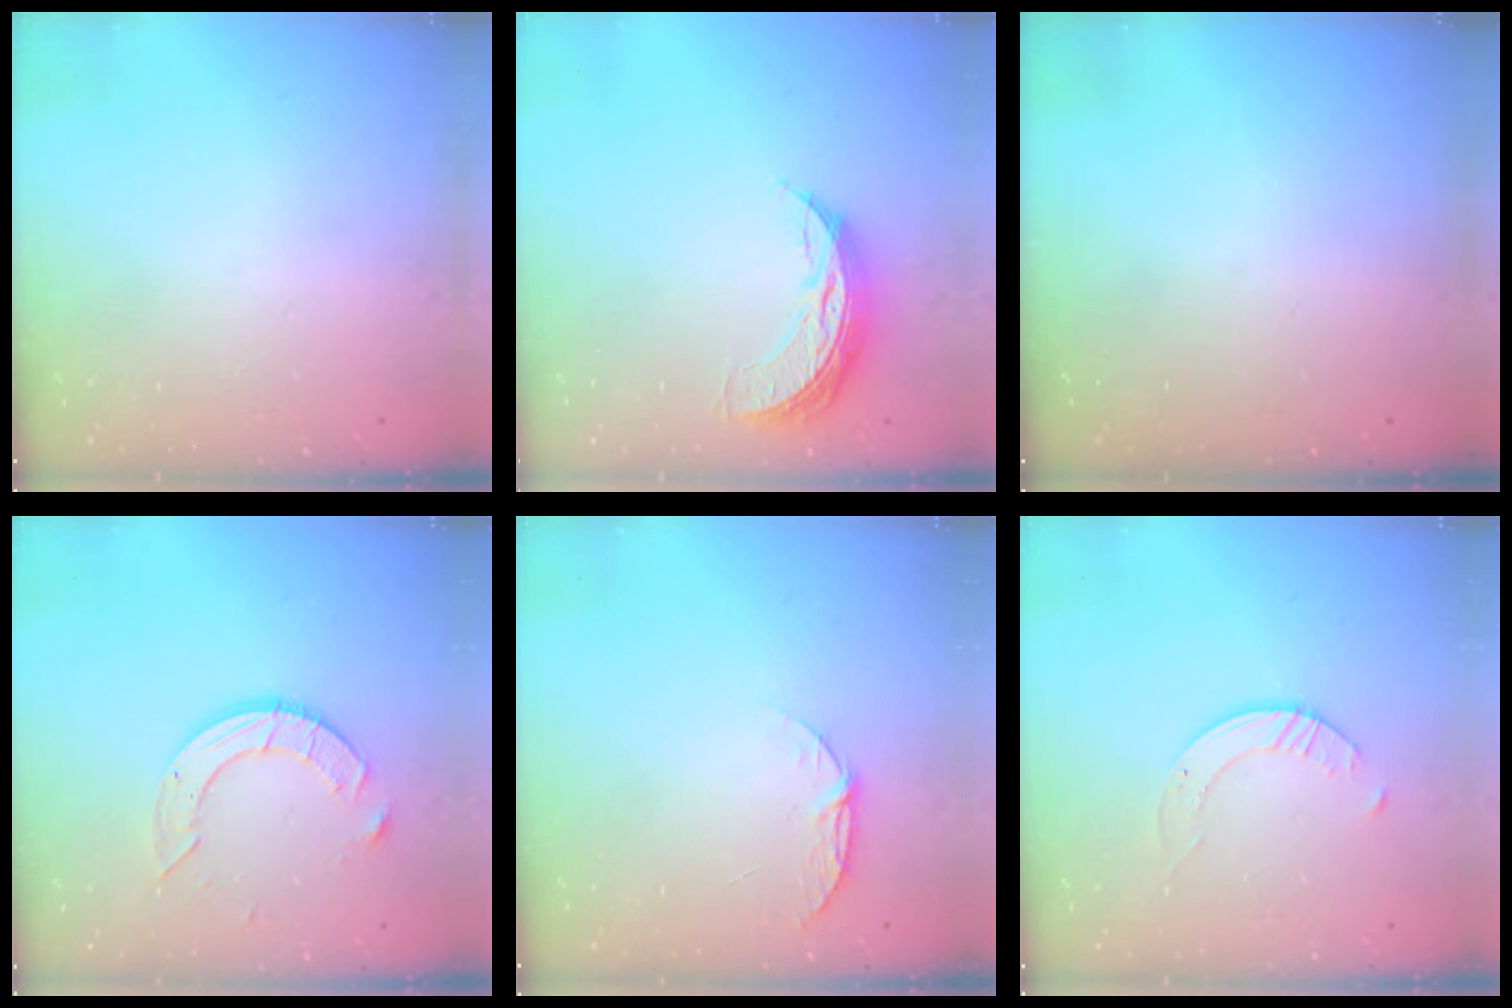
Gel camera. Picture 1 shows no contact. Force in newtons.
{"total": 8.6, "press": 8.5, "slide": 0.5}
{"total": 0.0}
{"total": 9.8, "press": 9.8, "slide": 0.9}
{"total": 5.6, "press": 5.6, "slide": 0.6}
{"total": 2.7, "press": 2.7, "slide": 0.3}